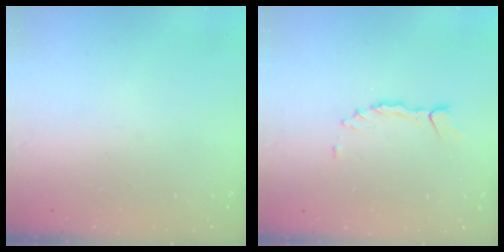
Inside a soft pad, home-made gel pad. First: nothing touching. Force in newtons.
{"total": 1.5, "press": 1.5, "slide": 0.2}